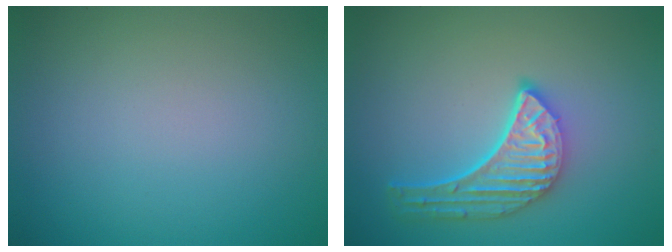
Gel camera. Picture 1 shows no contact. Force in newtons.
{"total": 5.1, "press": 3.9, "slide": 3.2}